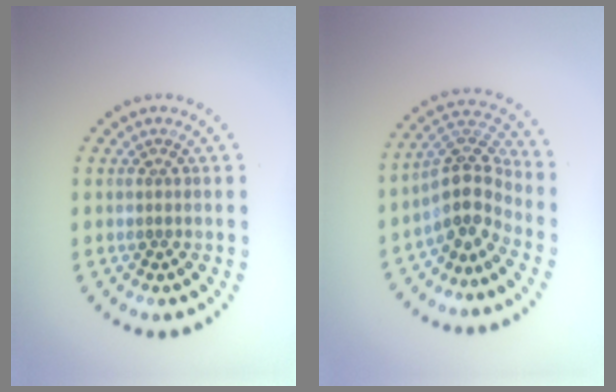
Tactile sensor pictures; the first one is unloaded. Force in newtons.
{"total": 4.2, "press": 3.1, "slide": 2.8}